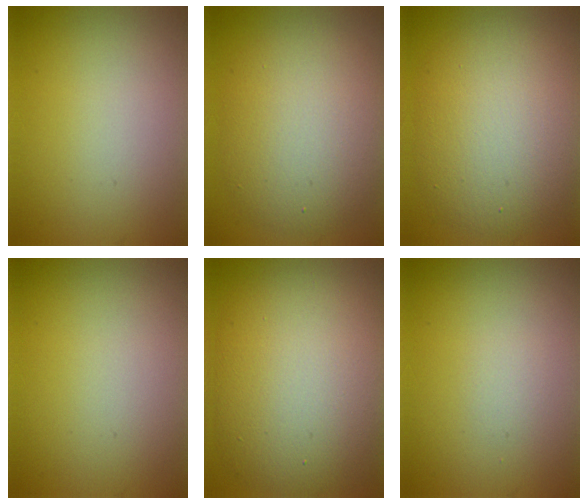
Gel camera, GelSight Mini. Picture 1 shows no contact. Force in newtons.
{"total": 7.5, "press": 7.5, "slide": 0.8}
{"total": 8.6, "press": 8.6, "slide": 0.3}
{"total": 0.0}
{"total": 12.2, "press": 12.2, "slide": 0.3}
{"total": 0.6, "press": 0.6, "slide": 0.0}